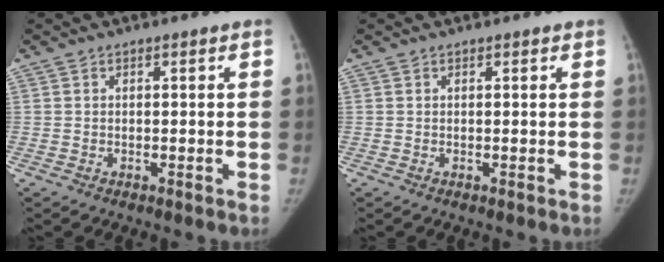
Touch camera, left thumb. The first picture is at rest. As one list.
[{"total": 0.0}]